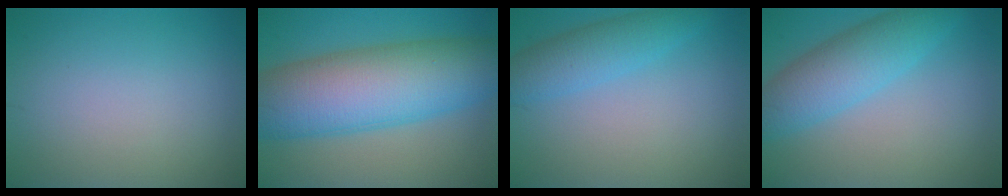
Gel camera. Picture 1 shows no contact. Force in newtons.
{"total": 12.1, "press": 12.1, "slide": 0.3}
{"total": 3.6, "press": 3.6, "slide": 0.1}
{"total": 5.8, "press": 5.8, "slide": 0.1}